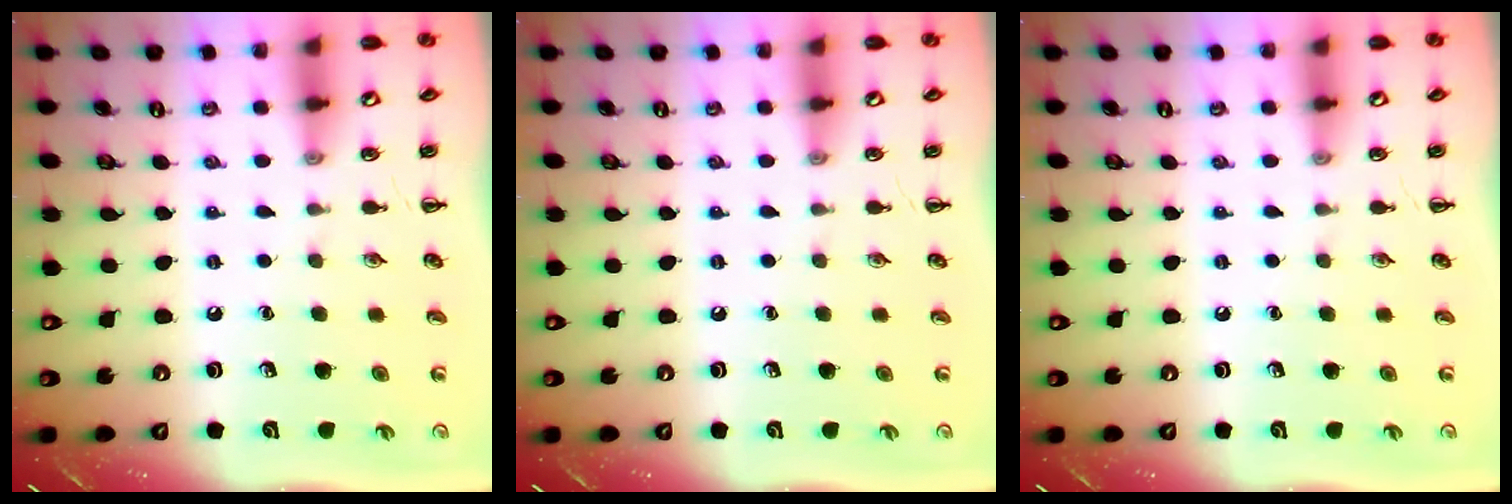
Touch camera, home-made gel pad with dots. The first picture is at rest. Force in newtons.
{"total": 0.0}
{"total": 0.0}